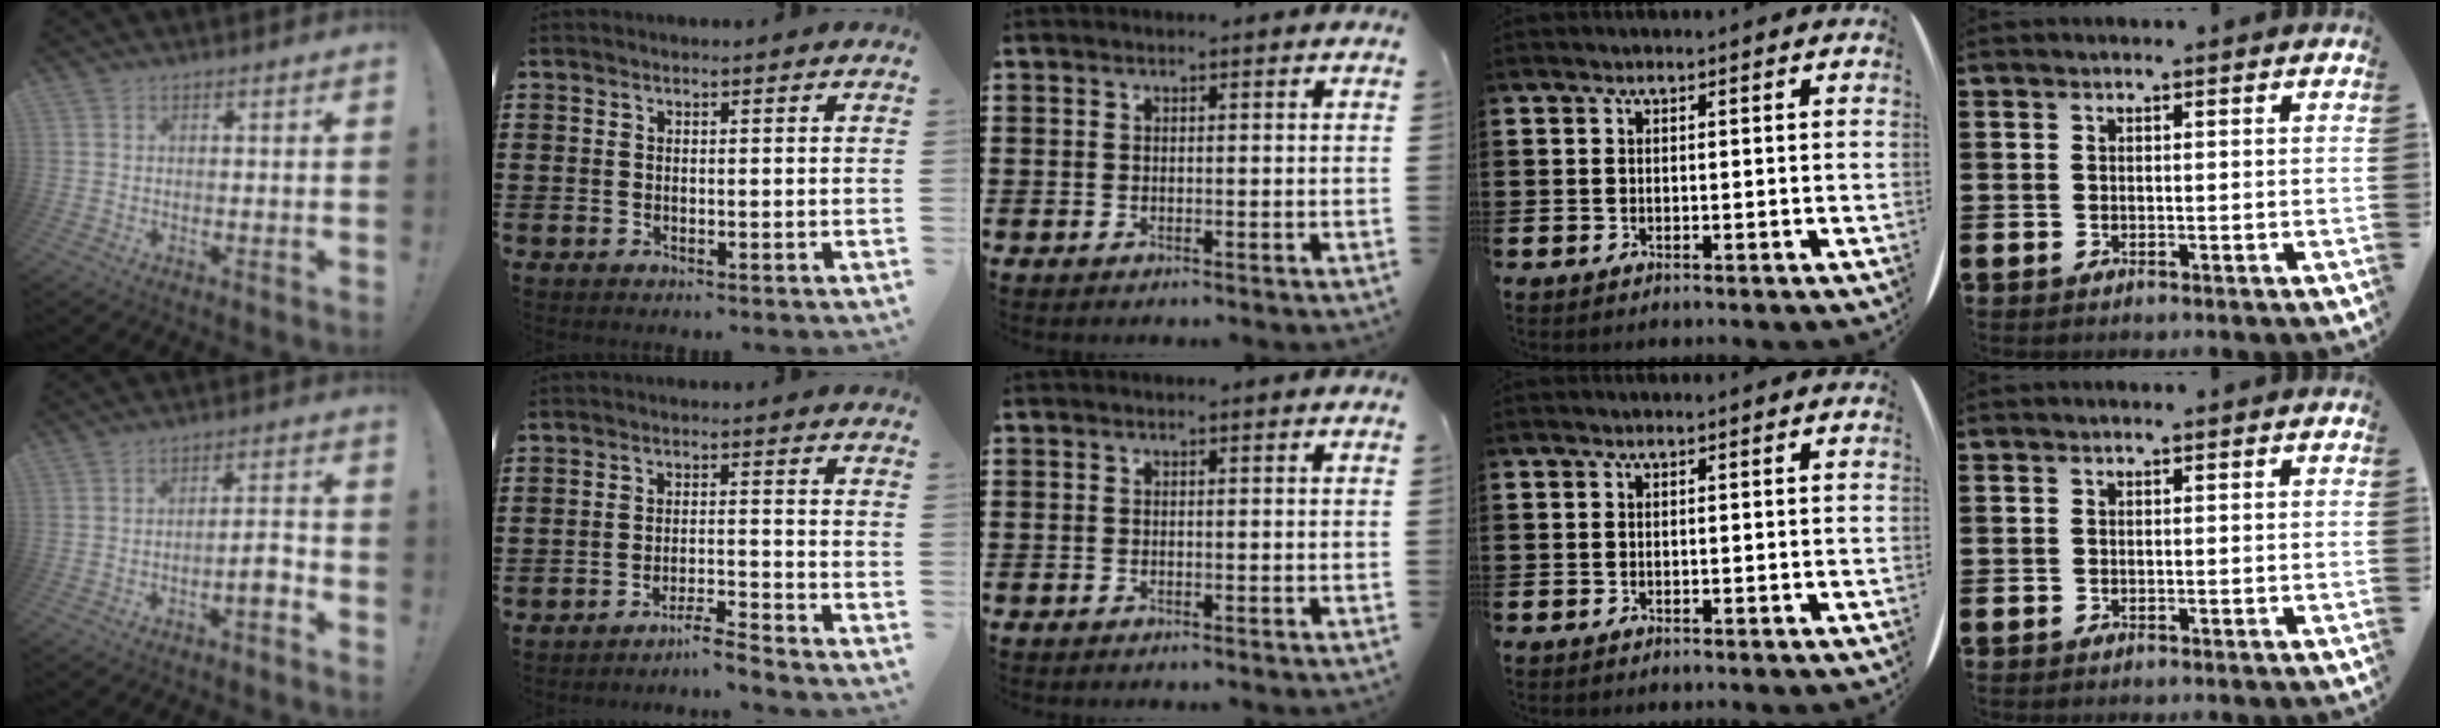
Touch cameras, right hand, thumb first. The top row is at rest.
{"thumb": {"total": 6.2, "force": [-3.3, 1.1, 5.1], "torque": [-0.076, 0.014, -0.055]}, "index": {"total": 3.8, "force": [-3.6, -0.5, 1.0], "torque": [-0.020, -0.003, -0.073]}}